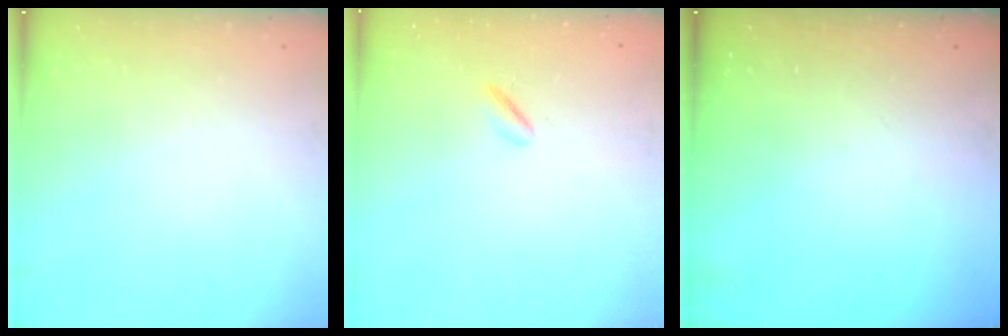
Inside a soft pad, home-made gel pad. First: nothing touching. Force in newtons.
{"total": 2.0, "press": 1.8, "slide": 0.7}
{"total": 0.0}